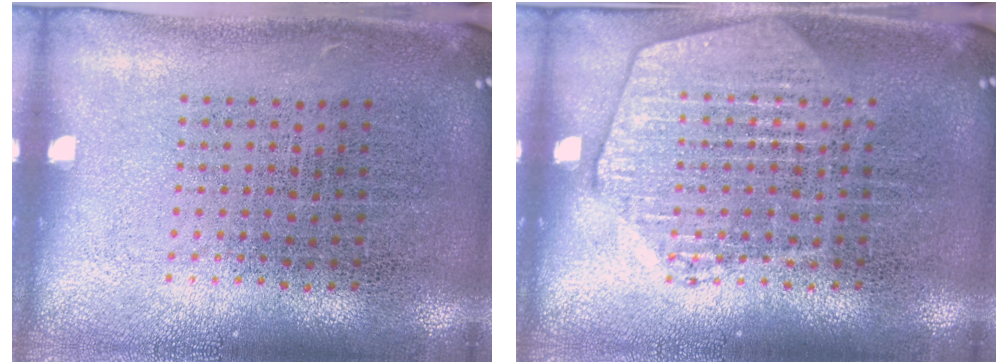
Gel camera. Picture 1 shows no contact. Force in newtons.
{"total": 2.4, "press": 2.4, "slide": 0.3}